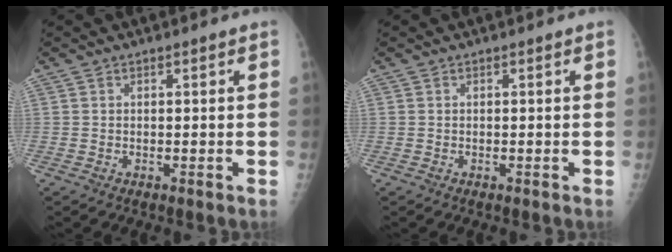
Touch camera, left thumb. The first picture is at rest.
{"total": 0.0}